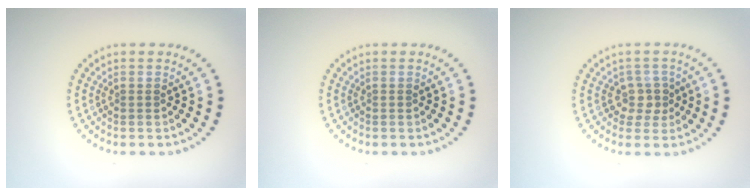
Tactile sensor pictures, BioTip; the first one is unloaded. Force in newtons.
{"total": 0.0}
{"total": 2.0, "press": 1.6, "slide": 1.1}